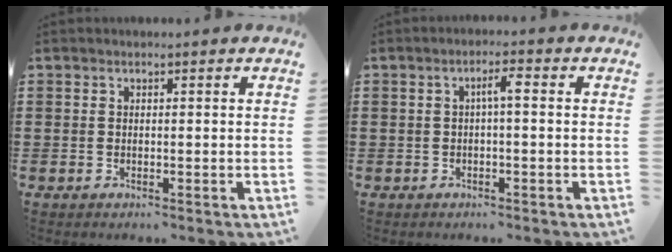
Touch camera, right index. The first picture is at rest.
{"total": 2.5, "force": [-0.1, 0.4, 2.4], "torque": [-0.048, 0.006, -0.004]}